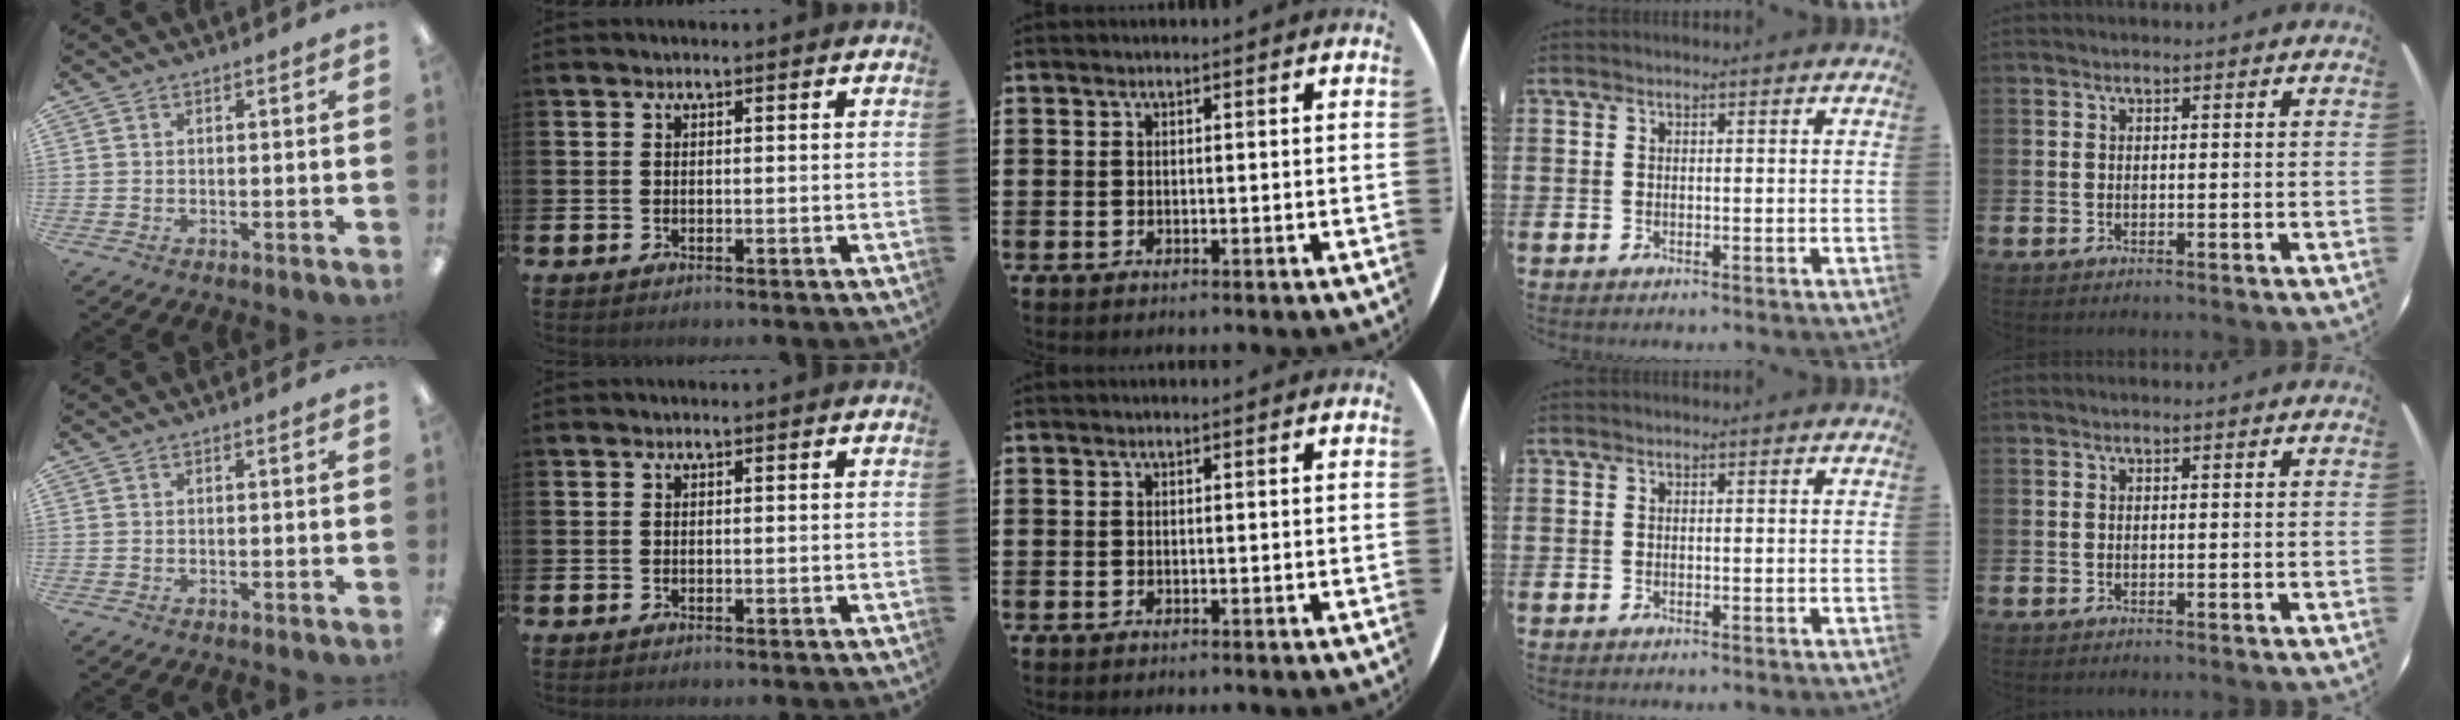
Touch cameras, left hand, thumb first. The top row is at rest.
{}